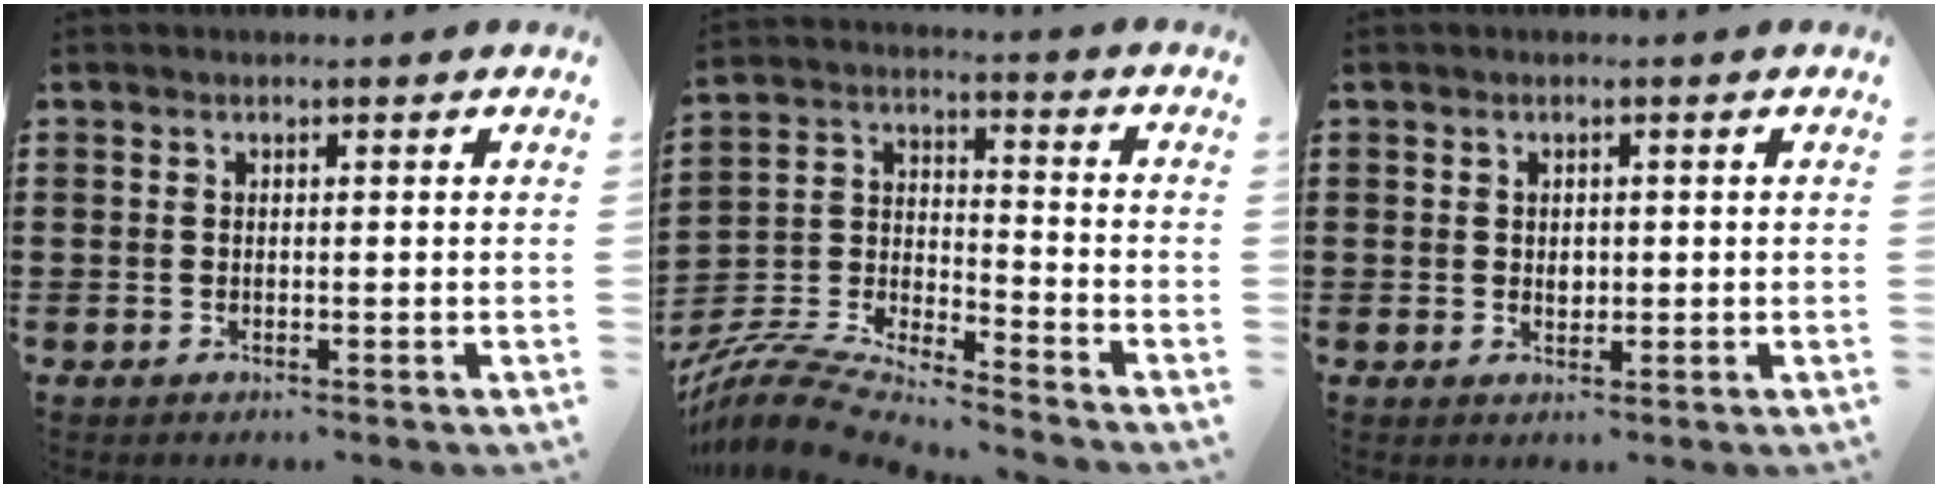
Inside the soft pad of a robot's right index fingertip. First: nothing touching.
{"total": 8.0, "force": [-7.6, 0.7, 2.2], "torque": [-0.064, -0.003, -0.157]}
{"total": 1.3, "force": [0.3, 1.1, 0.7], "torque": [-0.007, 0.004, 0.003]}